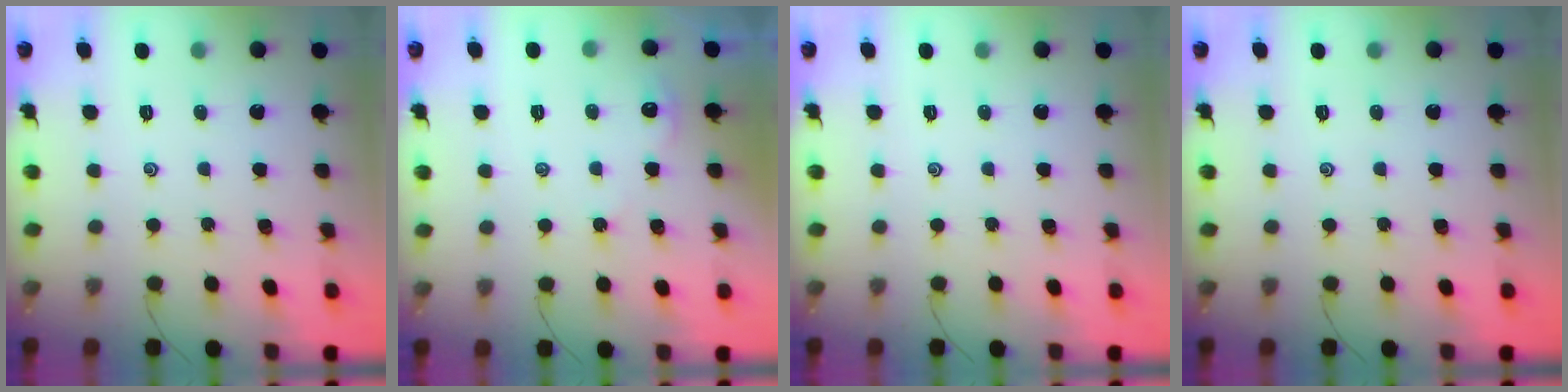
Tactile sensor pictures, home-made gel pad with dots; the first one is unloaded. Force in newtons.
{"total": 2.6, "press": 2.6, "slide": 0.3}
{"total": 0.0}
{"total": 0.0}